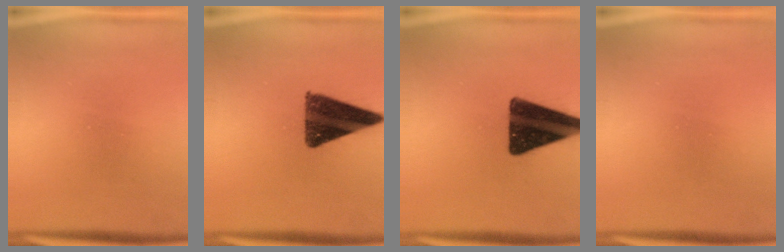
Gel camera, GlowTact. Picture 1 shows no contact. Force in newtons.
{"total": 12.1}
{"total": 14.5}
{"total": 1.9}